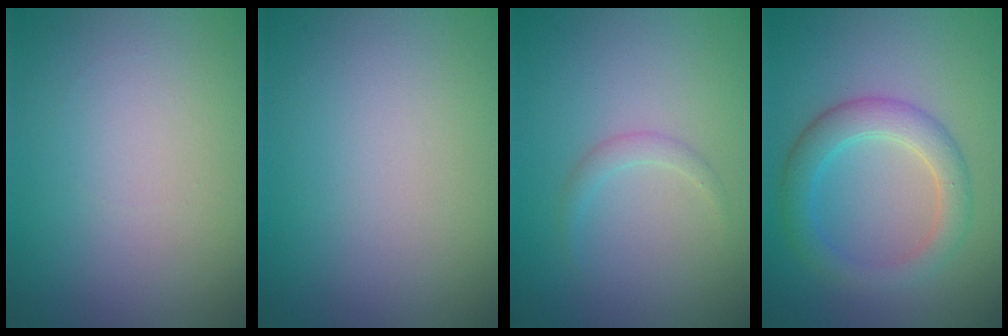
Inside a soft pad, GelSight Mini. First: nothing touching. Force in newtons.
{"total": 0.0}
{"total": 1.1, "press": 1.1, "slide": 0.0}
{"total": 4.0, "press": 3.9, "slide": 0.4}